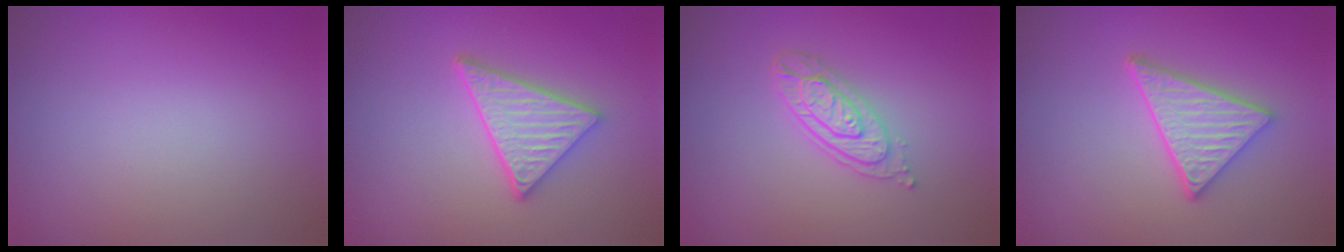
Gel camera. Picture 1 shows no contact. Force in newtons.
{"total": 4.6, "press": 3.7, "slide": 2.8}
{"total": 3.7, "press": 2.8, "slide": 2.3}
{"total": 4.6, "press": 3.7, "slide": 2.8}